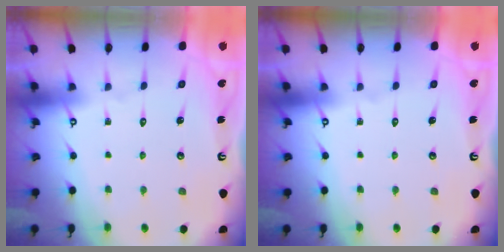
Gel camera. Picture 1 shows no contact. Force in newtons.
{"total": 0.0}